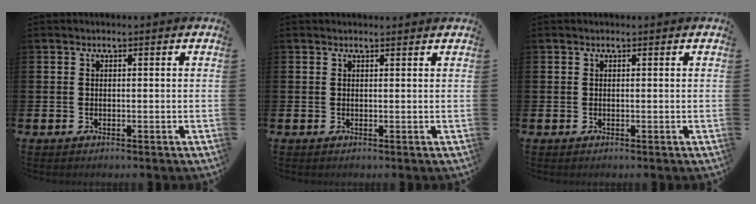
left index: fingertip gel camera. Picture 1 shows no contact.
{"total": 0.7, "force": [0.7, 0.1, 0.2], "torque": [0.004, -0.002, 0.011]}
{"total": 0.0}